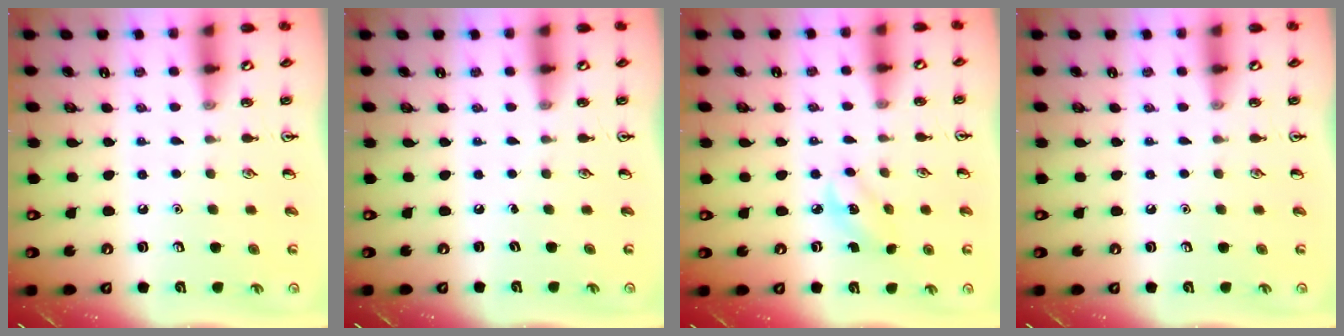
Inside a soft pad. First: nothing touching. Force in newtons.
{"total": 0.0}
{"total": 2.8, "press": 2.7, "slide": 0.9}
{"total": 0.0}